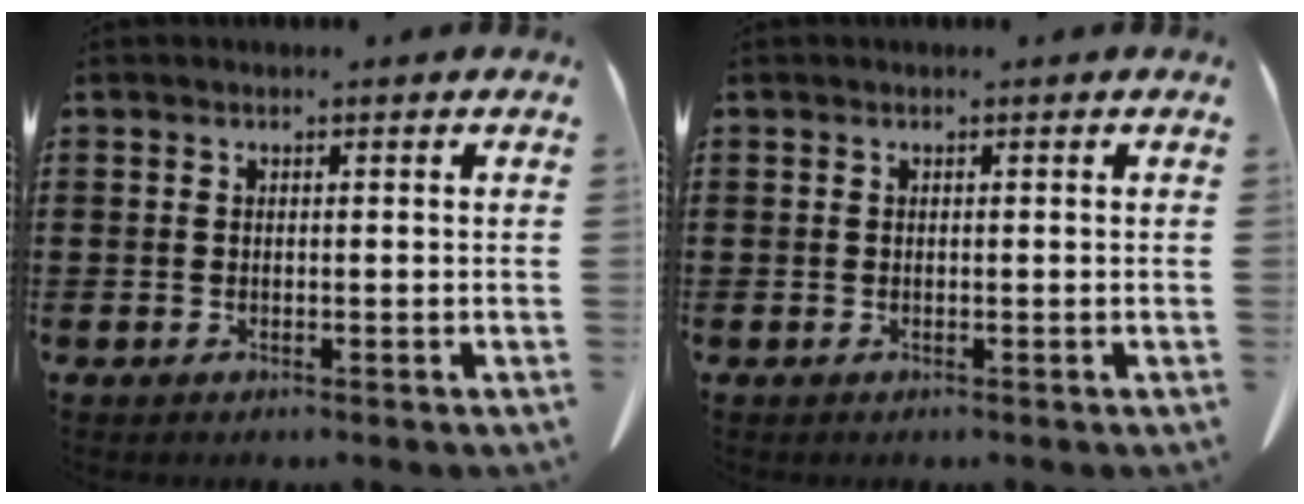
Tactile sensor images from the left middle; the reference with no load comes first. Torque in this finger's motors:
{"motor_torque": [0.09, 0.00, 0.00, 0.00]}